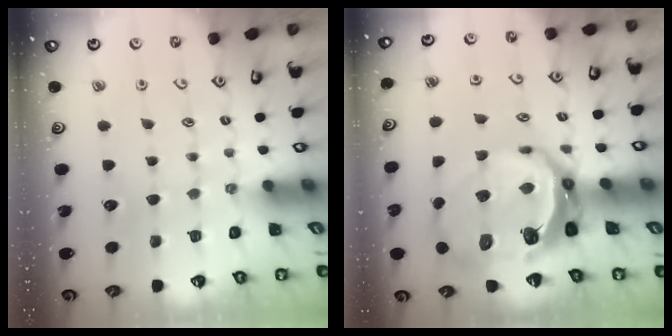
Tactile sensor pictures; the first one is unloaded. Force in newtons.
{"total": 16.9, "press": 16.1, "slide": 5.3}